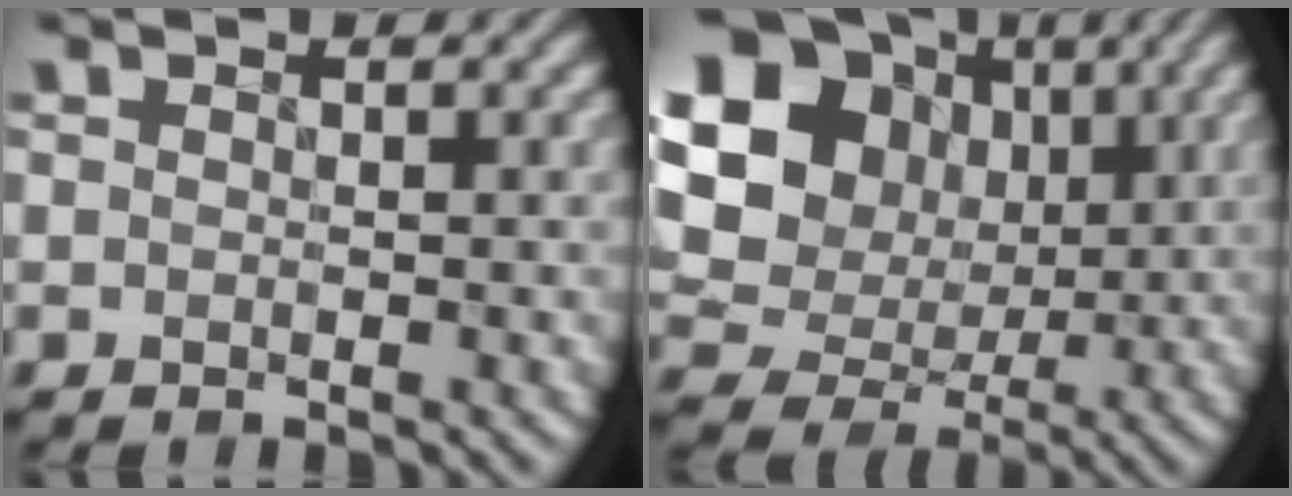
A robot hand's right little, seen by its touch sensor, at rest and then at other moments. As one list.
[{"total": 16.8, "force": [4.0, 14.4, 7.7], "torque": [-0.183, 0.027, 0.054]}]